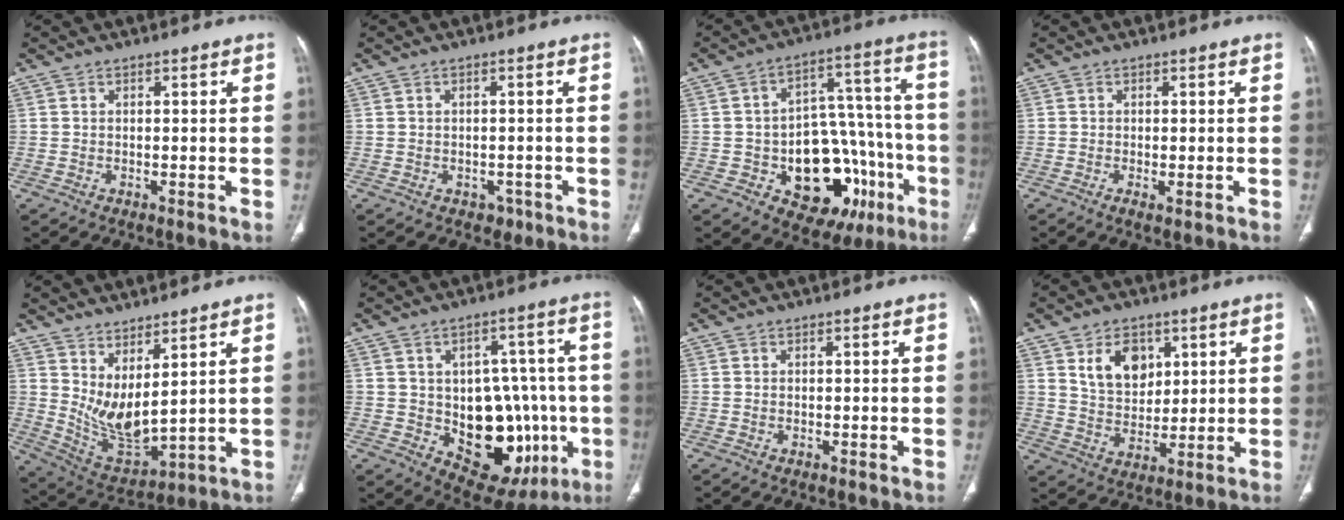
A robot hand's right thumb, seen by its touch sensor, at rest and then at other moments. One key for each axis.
{"total": 2.1, "fx": -1.2, "fy": 1.7, "fz": 0.7, "tx": 0.004, "ty": 0.006, "tz": -0.010}
{"total": 22.5, "fx": -8.1, "fy": 13.7, "fz": 15.9, "tx": -0.168, "ty": 0.061, "tz": -0.095}
{"total": 1.0, "fx": -0.3, "fy": 0.3, "fz": 0.8, "tx": -0.018, "ty": -0.005, "tz": -0.002}
{"total": 10.3, "fx": 4.4, "fy": 3.6, "fz": 8.5, "tx": -0.155, "ty": -0.053, "tz": 0.104}
{"total": 19.8, "fx": -3.7, "fy": 12.7, "fz": 14.8, "tx": -0.148, "ty": 0.018, "tz": -0.023}
{"total": 0.0}
{"total": 9.3, "fx": 4.0, "fy": 6.5, "fz": 5.3, "tx": -0.058, "ty": -0.028, "tz": 0.079}